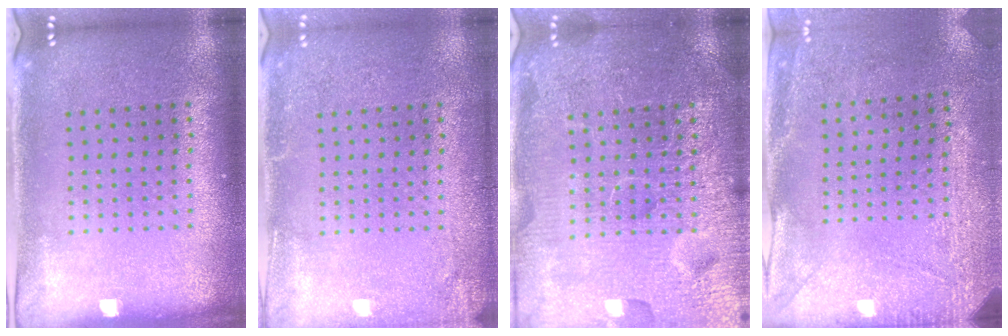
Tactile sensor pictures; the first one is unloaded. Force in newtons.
{"total": 2.0, "press": 1.9, "slide": 0.1}
{"total": 7.2, "press": 7.1, "slide": 0.9}
{"total": 2.9, "press": 2.3, "slide": 1.8}